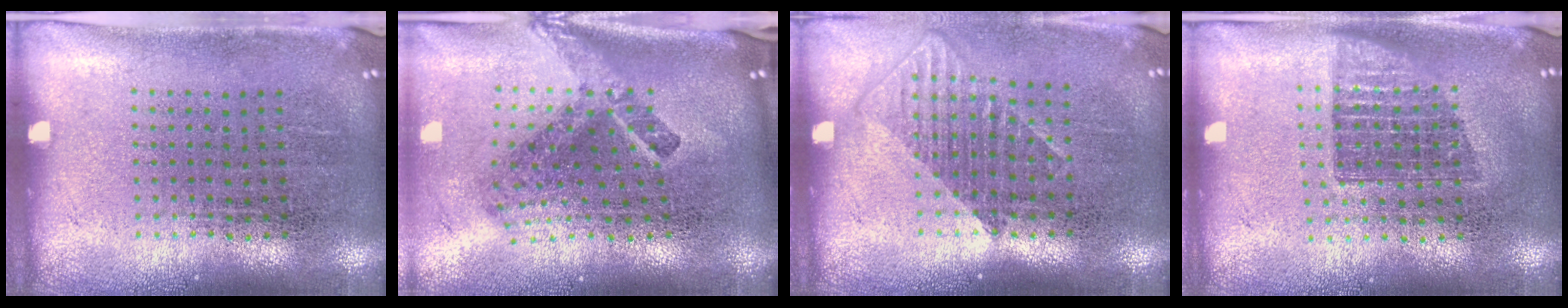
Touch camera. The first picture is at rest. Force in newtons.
{"total": 2.7, "press": 1.7, "slide": 2.1}
{"total": 1.2, "press": 1.0, "slide": 0.7}
{"total": 1.4, "press": 1.2, "slide": 0.8}